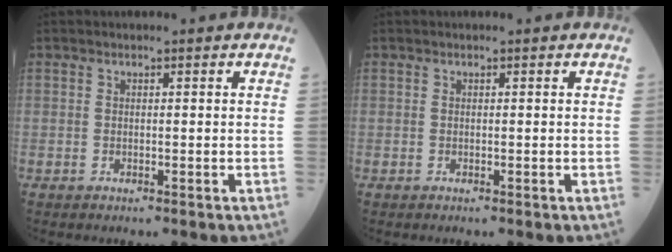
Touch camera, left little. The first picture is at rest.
{"total": 0.0}